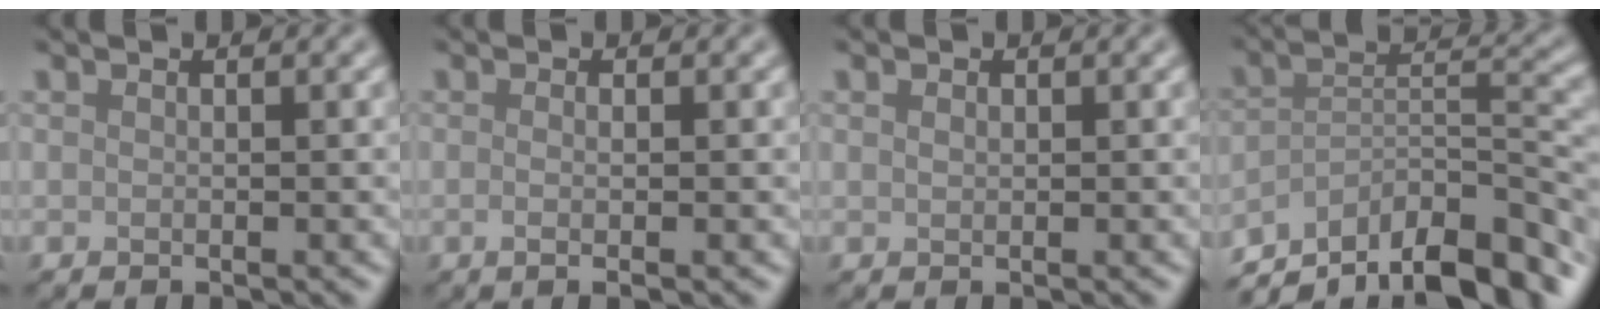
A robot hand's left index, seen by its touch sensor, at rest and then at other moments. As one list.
[{"total": 1.9, "force": [-0.2, 0.6, 1.8], "torque": [-0.023, -0.006, -0.013]}, {"total": 0.6, "force": [0.3, 0.4, 0.3], "torque": [-0.008, 0.001, 0.005]}, {"total": 13.3, "force": [-9.9, 4.2, 7.9], "torque": [-0.141, 0.008, -0.163]}]